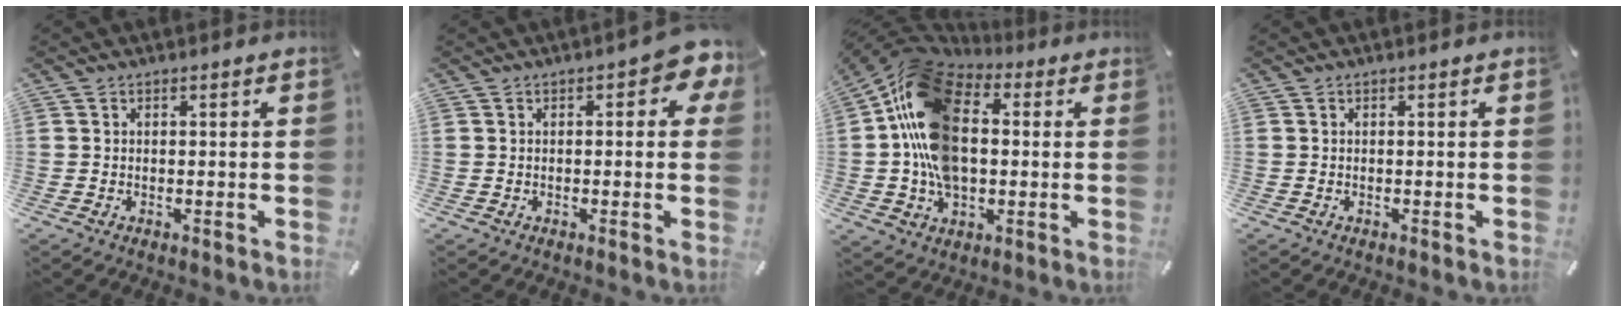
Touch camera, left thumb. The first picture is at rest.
{"total": 5.4, "force": [1.1, 2.5, 4.6], "torque": [-0.058, 0.000, 0.013]}
{"total": 20.1, "force": [1.4, 14.6, 13.7], "torque": [-0.287, 0.010, 0.027]}
{"total": 0.0}